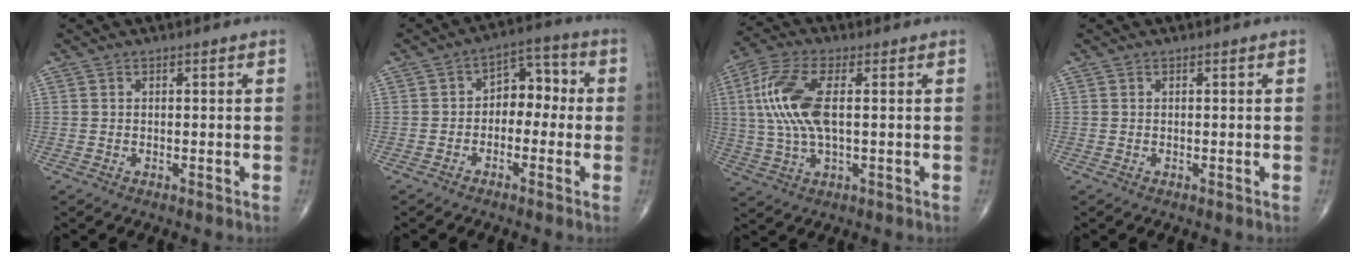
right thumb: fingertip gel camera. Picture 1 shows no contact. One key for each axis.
{"total": 7.0, "fx": -0.8, "fy": 4.9, "fz": 4.9, "tx": -0.035, "ty": 0.037, "tz": -0.029}
{"total": 12.6, "fx": 1.7, "fy": 5.2, "fz": 11.3, "tx": -0.265, "ty": 0.009, "tz": 0.032}
{"total": 0.0}